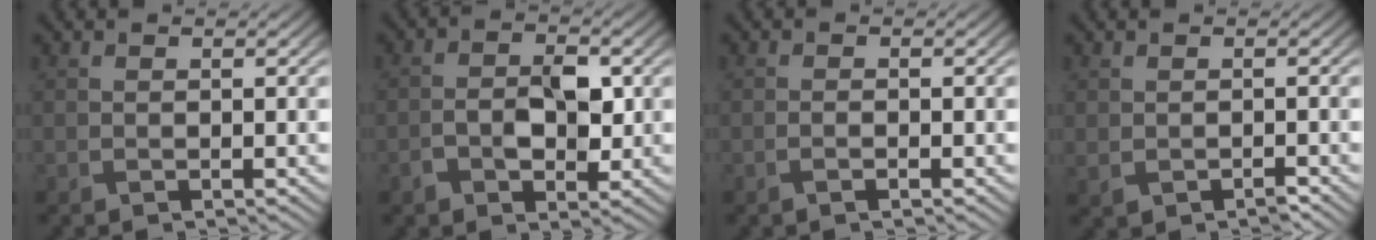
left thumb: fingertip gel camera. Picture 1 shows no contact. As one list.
[{"total": 4.8, "force": [-0.9, 2.7, 3.9], "torque": [-0.072, 0.001, -0.016]}, {"total": 0.8, "force": [-0.4, 0.1, 0.6], "torque": [-0.013, 0.000, -0.007]}, {"total": 1.5, "force": [-0.8, 0.8, 1.0], "torque": [-0.021, -0.004, -0.010]}]